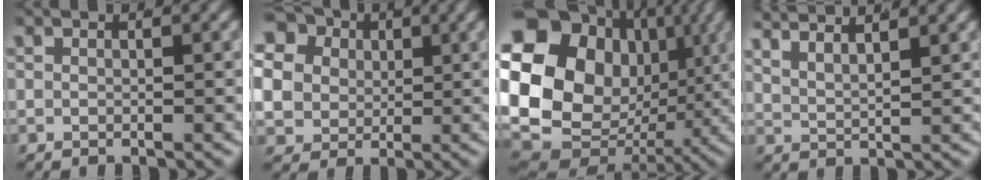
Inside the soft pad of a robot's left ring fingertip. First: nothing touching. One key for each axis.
{"total": 14.0, "fx": 2.4, "fy": 12.4, "fz": 6.1, "tx": -0.162, "ty": -0.029, "tz": 0.035}
{"total": 22.3, "fx": 0.7, "fy": 18.0, "fz": 13.2, "tx": -0.267, "ty": -0.037, "tz": 0.010}
{"total": 5.0, "fx": 3.4, "fy": 2.4, "fz": 2.8, "tx": -0.060, "ty": 0.007, "tz": 0.054}